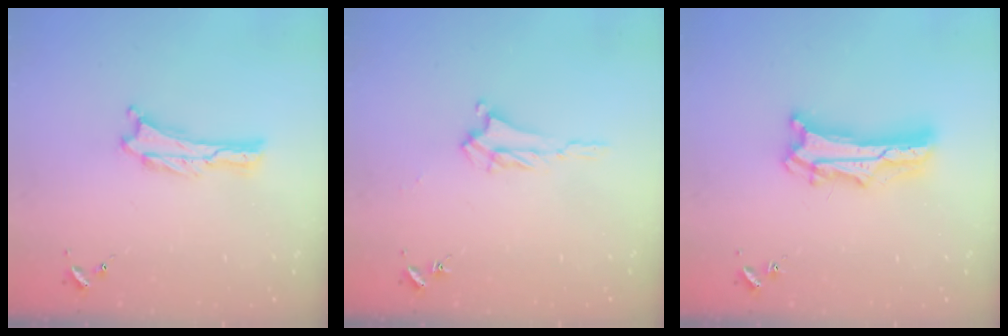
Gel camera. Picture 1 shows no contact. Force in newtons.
{"total": 2.4, "press": 2.4, "slide": 0.4}
{"total": 7.6, "press": 7.5, "slide": 0.7}